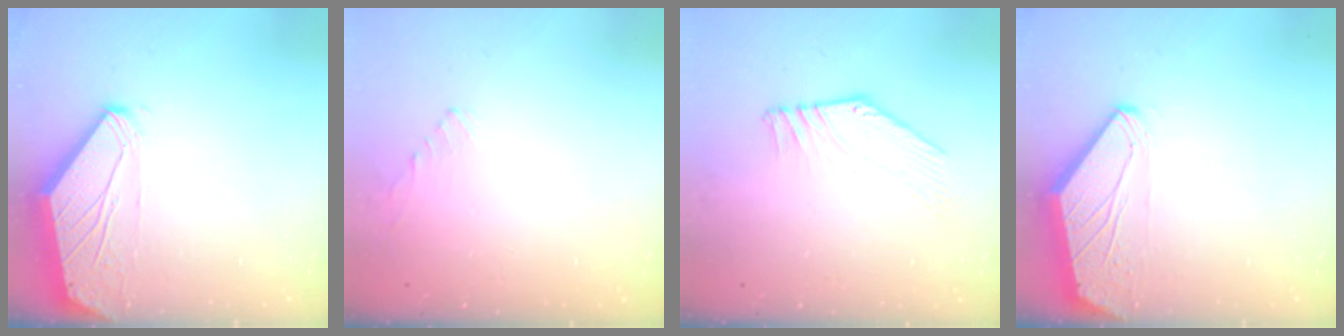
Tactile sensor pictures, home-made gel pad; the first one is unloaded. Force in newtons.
{"total": 1.0, "press": 0.9, "slide": 0.4}
{"total": 2.8, "press": 2.8, "slide": 0.0}
{"total": 0.0}